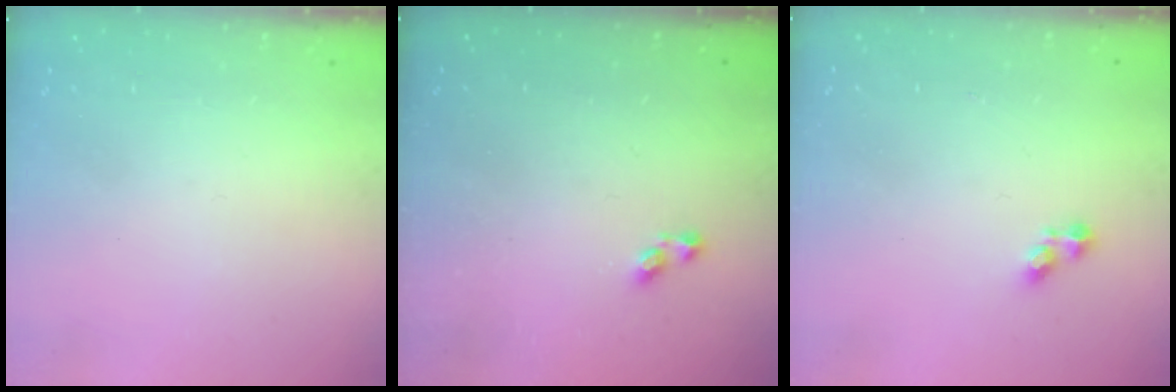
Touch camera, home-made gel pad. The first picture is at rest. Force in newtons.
{"total": 2.9, "press": 2.9, "slide": 0.6}
{"total": 3.2, "press": 3.1, "slide": 0.4}